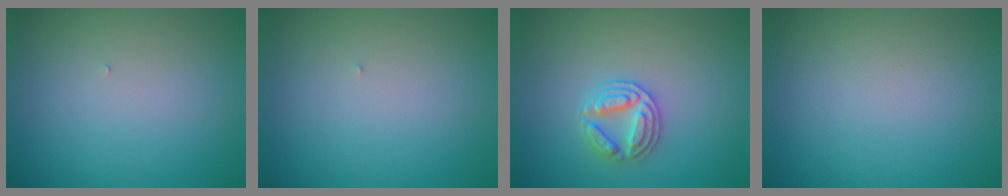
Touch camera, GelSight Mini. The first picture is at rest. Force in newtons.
{"total": 0.0}
{"total": 2.7, "press": 2.6, "slide": 0.7}
{"total": 0.0}